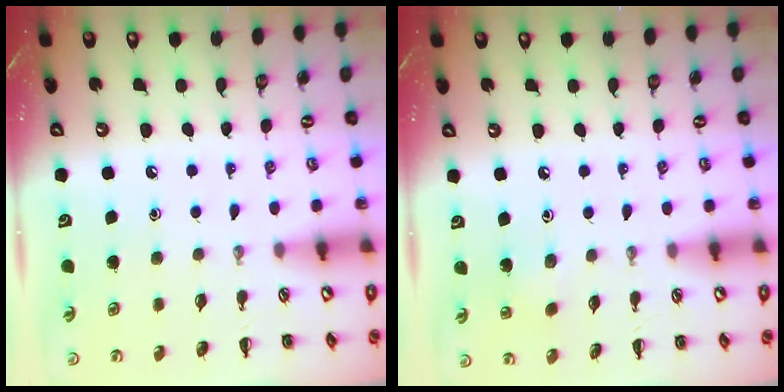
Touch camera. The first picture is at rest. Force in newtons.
{"total": 2.4, "press": 2.4, "slide": 0.4}